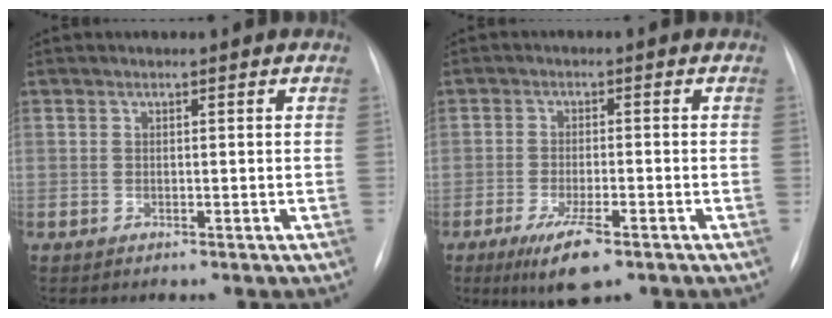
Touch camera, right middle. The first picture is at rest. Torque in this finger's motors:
{"motor_torque": [1.03, -1.11, 0.16, 0.07]}